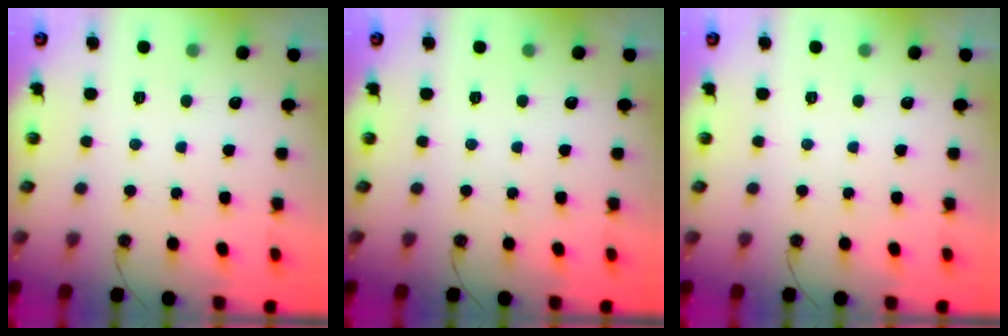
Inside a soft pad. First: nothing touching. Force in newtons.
{"total": 0.0}
{"total": 0.0}